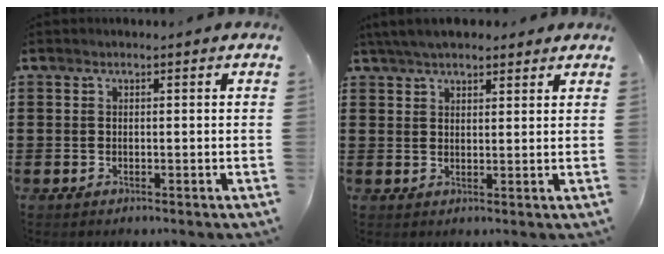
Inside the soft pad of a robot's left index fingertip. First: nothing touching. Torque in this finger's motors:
{"motor_torque": [0.41, -0.33, 0.79, 0.21]}